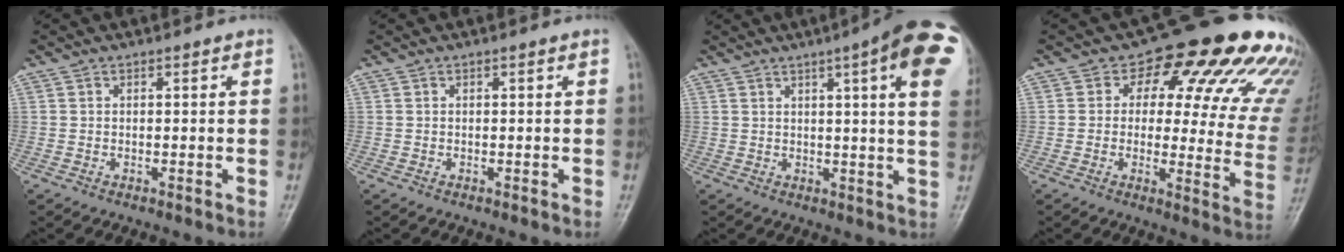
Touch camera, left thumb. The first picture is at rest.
{"total": 0.0}
{"total": 17.0, "force": [6.9, 2.8, 15.3], "torque": [-0.186, -0.009, 0.072]}
{"total": 22.1, "force": [12.0, 10.7, 15.2], "torque": [-0.145, -0.029, 0.127]}